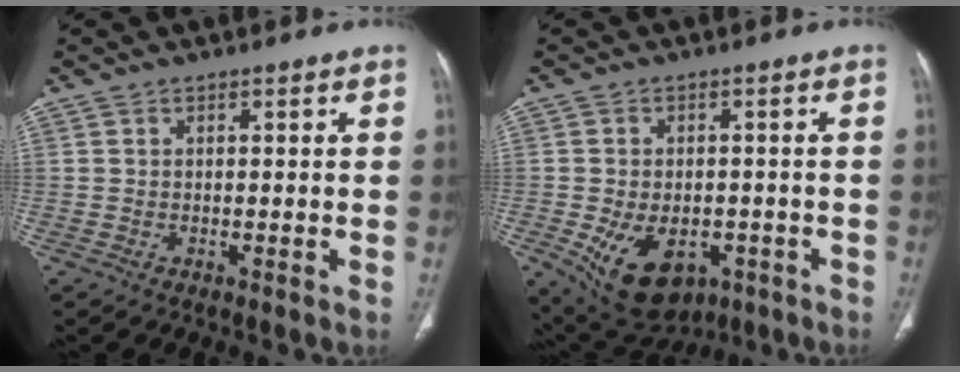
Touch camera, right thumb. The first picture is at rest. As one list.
[{"total": 13.2, "force": [-5.1, 8.7, 8.5], "torque": [-0.131, 0.006, -0.058]}]